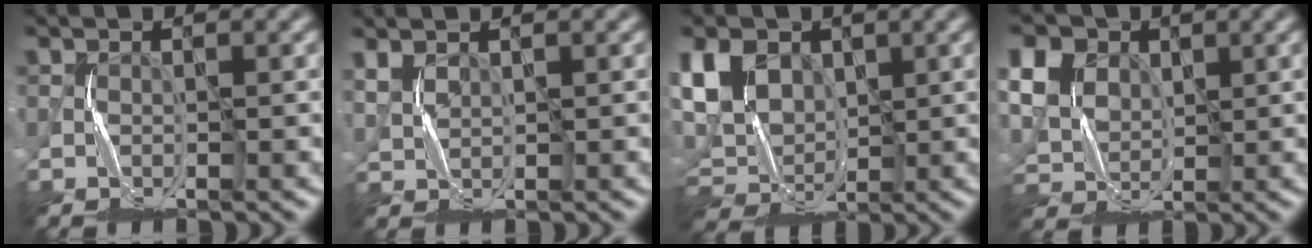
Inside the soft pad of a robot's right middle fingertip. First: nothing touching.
{"total": 1.7, "force": [1.2, 0.7, 1.0], "torque": [-0.034, 0.001, 0.031]}
{"total": 7.4, "force": [2.3, 5.4, 4.5], "torque": [-0.119, 0.013, 0.041]}
{"total": 12.6, "force": [5.9, 8.9, 6.7], "torque": [-0.162, 0.039, 0.093]}